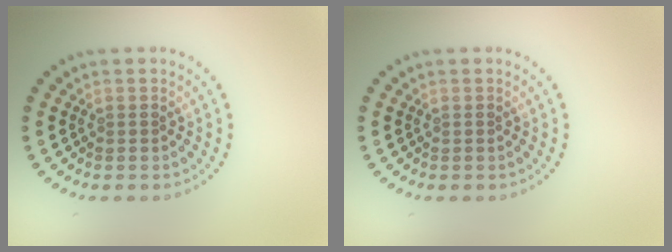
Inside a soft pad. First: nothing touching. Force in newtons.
{"total": 0.0}